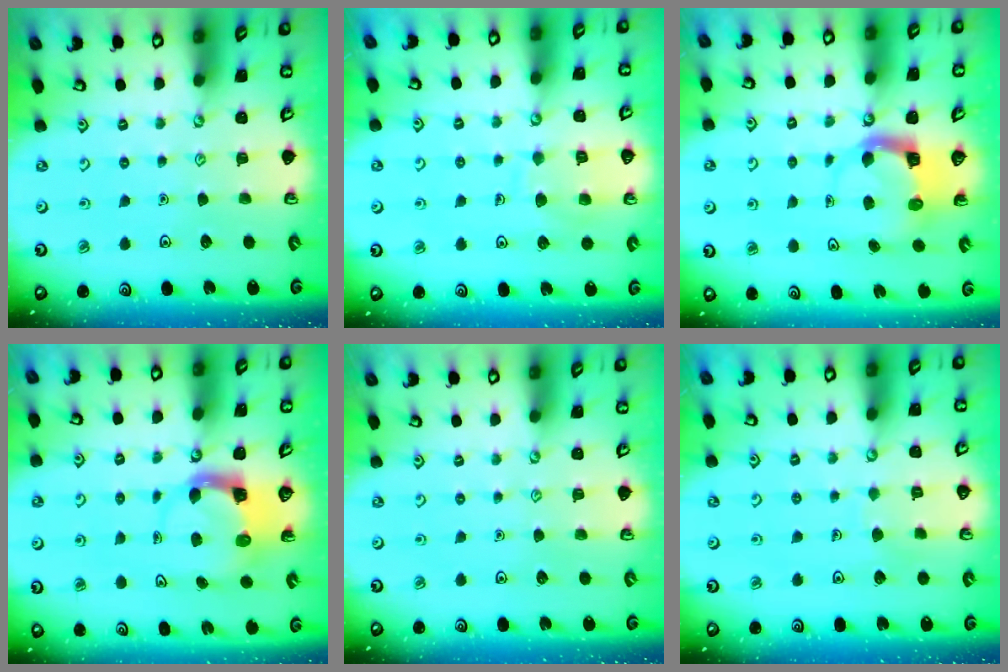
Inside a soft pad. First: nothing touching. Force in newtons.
{"total": 8.9, "press": 8.9, "slide": 0.9}
{"total": 3.9, "press": 3.9, "slide": 0.3}
{"total": 3.6, "press": 3.5, "slide": 0.5}
{"total": 0.0}
{"total": 3.4, "press": 3.4, "slide": 0.3}